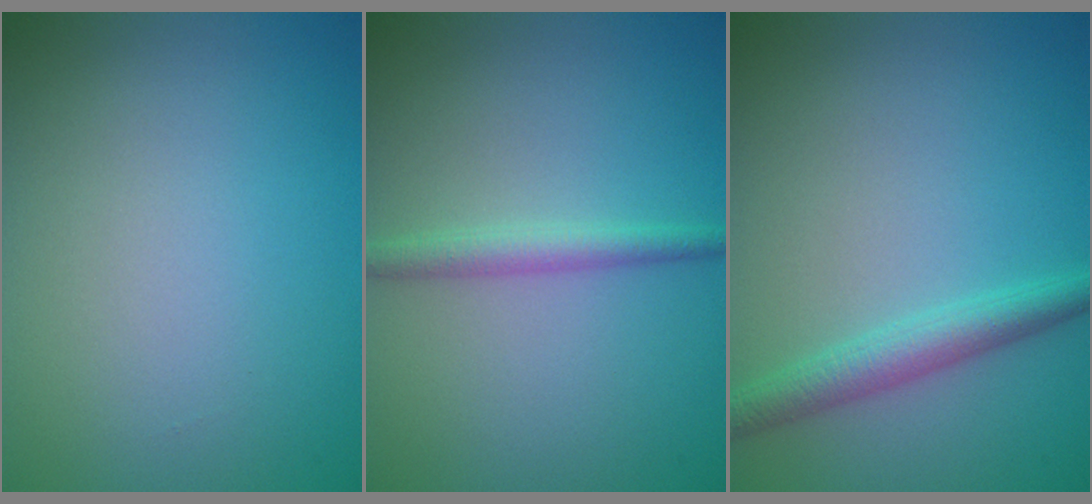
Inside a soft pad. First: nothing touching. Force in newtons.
{"total": 2.0, "press": 2.0, "slide": 0.0}
{"total": 2.8, "press": 2.8, "slide": 0.0}